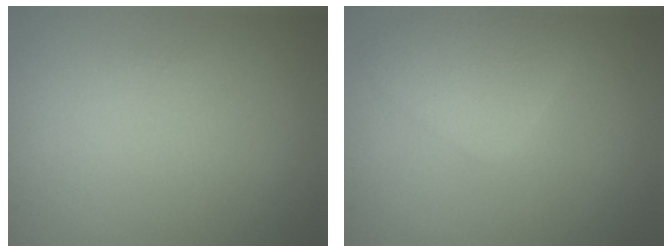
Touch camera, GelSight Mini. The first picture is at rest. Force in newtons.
{"total": 2.8, "press": 2.8, "slide": 0.0}